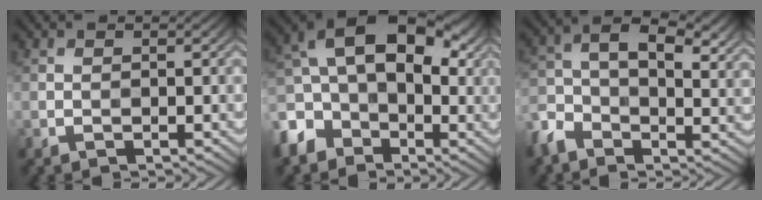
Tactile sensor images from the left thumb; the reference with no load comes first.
{"total": 12.9, "force": [-3.3, 8.9, 8.6], "torque": [-0.163, -0.005, -0.076]}
{"total": 9.4, "force": [-0.7, 6.1, 7.2], "torque": [-0.146, -0.004, -0.031]}